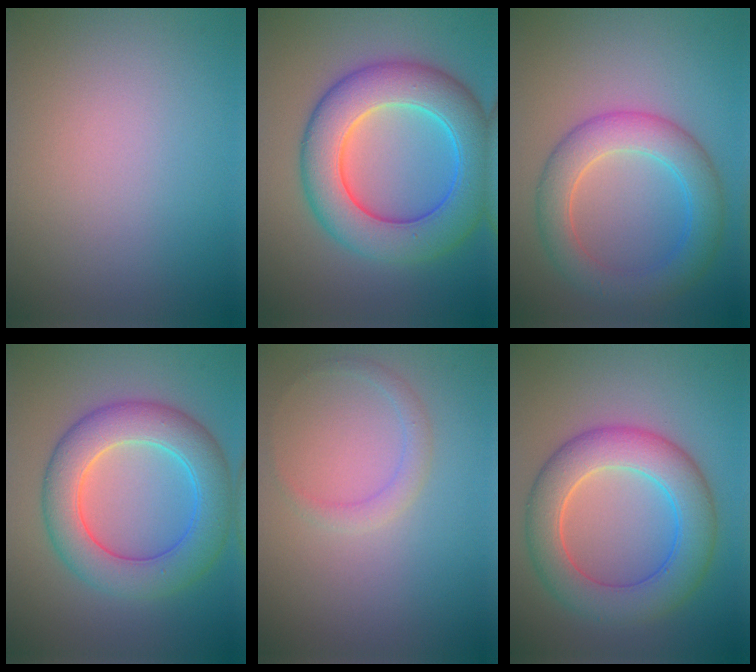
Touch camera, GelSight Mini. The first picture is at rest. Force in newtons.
{"total": 9.4, "press": 9.4, "slide": 0.1}
{"total": 5.5, "press": 5.5, "slide": 0.3}
{"total": 7.4, "press": 7.4, "slide": 0.3}
{"total": 1.4, "press": 1.4, "slide": 0.1}
{"total": 7.2, "press": 7.2, "slide": 0.3}